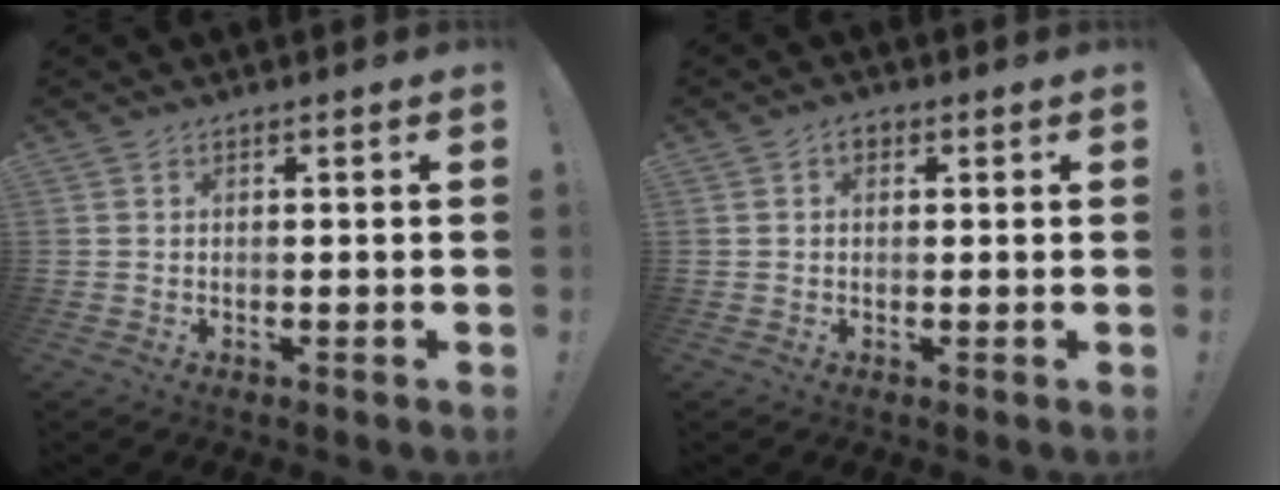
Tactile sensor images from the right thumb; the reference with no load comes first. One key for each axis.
{"total": 2.2, "fx": 0.7, "fy": 1.4, "fz": 1.6, "tx": -0.026, "ty": 0.003, "tz": 0.012}